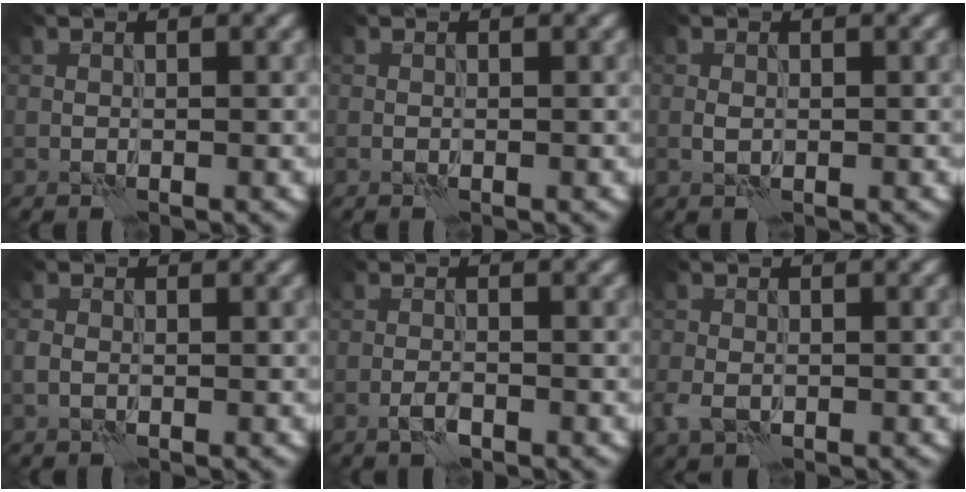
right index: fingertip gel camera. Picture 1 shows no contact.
{"total": 0.0}
{"total": 0.7, "force": [0.1, 0.6, 0.4], "torque": [-0.012, -0.002, 0.000]}
{"total": 1.0, "force": [-0.1, 0.9, 0.5], "torque": [-0.014, 0.001, -0.007]}
{"total": 1.2, "force": [-0.7, 0.5, 0.9], "torque": [-0.021, 0.001, -0.017]}
{"total": 2.1, "force": [-0.6, 1.7, 1.1], "torque": [-0.028, -0.006, -0.015]}